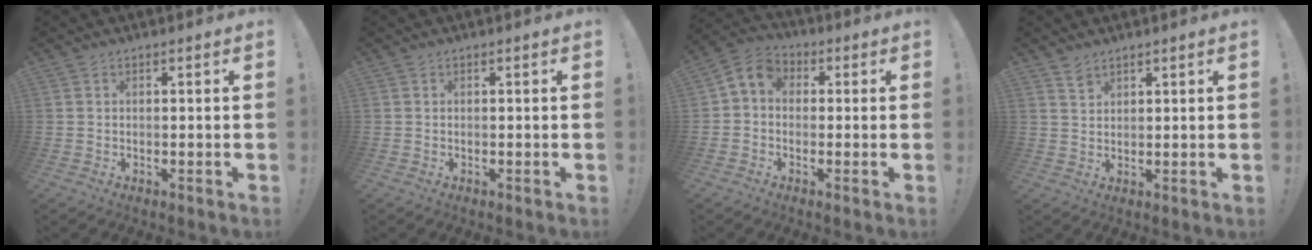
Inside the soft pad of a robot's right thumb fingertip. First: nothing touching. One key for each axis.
{"total": 0.0}
{"total": 5.7, "fx": -0.1, "fy": 4.7, "fz": 3.3, "tx": -0.064, "ty": 0.012, "tz": 0.001}
{"total": 2.8, "fx": 2.3, "fy": 1.4, "fz": 0.9, "tx": 0.001, "ty": -0.020, "tz": 0.041}